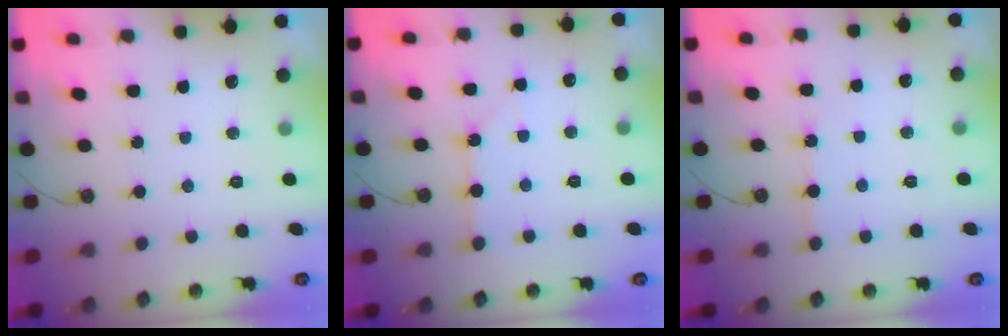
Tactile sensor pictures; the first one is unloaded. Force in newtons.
{"total": 1.8, "press": 1.7, "slide": 0.3}
{"total": 3.2, "press": 3.2, "slide": 0.5}